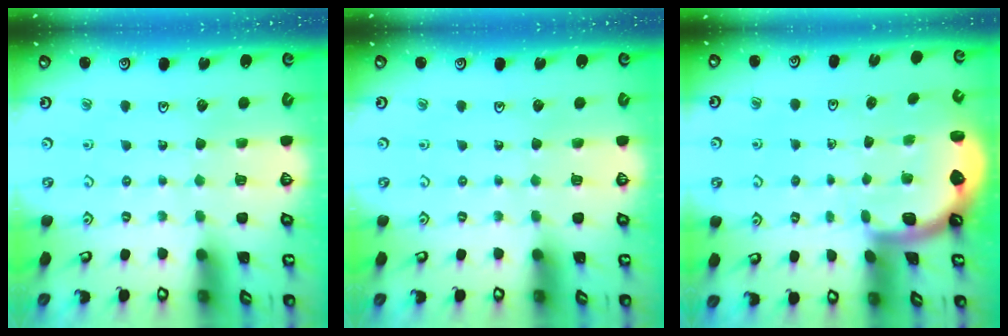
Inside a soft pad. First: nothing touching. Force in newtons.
{"total": 0.0}
{"total": 1.2, "press": 1.2, "slide": 0.1}